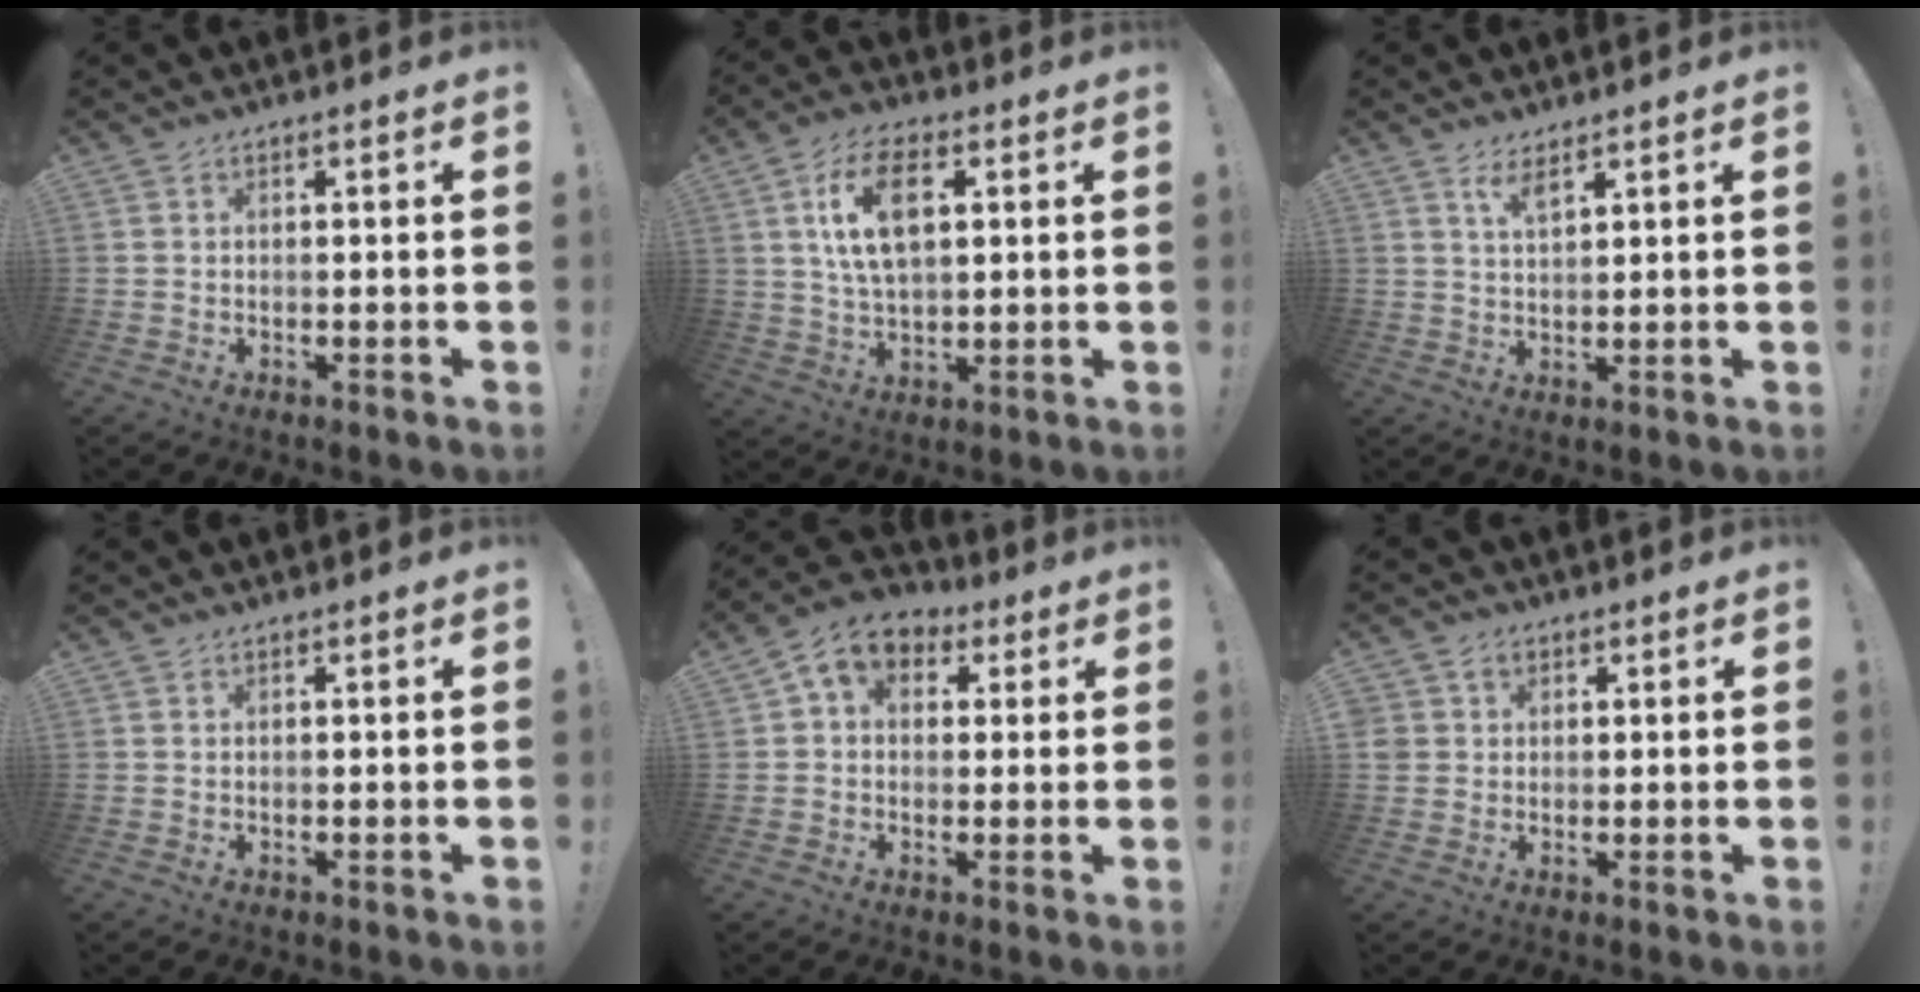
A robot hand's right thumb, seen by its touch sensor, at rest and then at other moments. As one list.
[{"total": 13.6, "force": [3.9, 7.5, 10.7], "torque": [-0.188, -0.001, 0.066]}, {"total": 4.0, "force": [2.9, 0.8, 2.7], "torque": [-0.051, -0.017, 0.049]}, {"total": 0.0}, {"total": 7.8, "force": [2.7, 6.0, 4.2], "torque": [-0.062, -0.005, 0.055]}, {"total": 4.0, "force": [1.6, 3.6, 0.7], "torque": [-0.013, -0.002, 0.031]}]